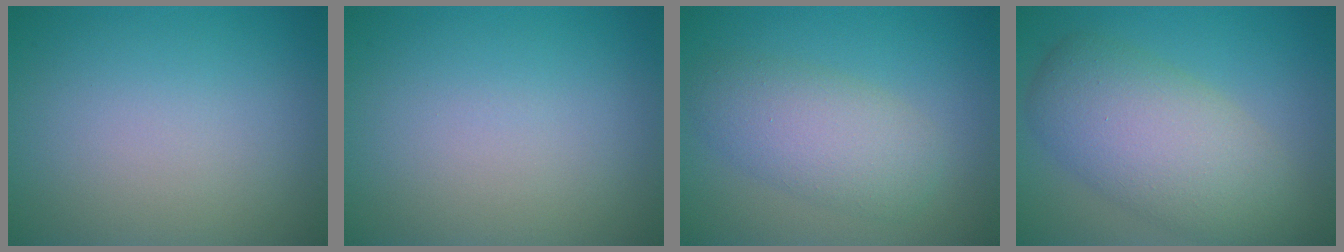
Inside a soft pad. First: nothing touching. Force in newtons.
{"total": 0.0}
{"total": 4.6, "press": 4.6, "slide": 0.1}
{"total": 7.4, "press": 7.4, "slide": 0.6}